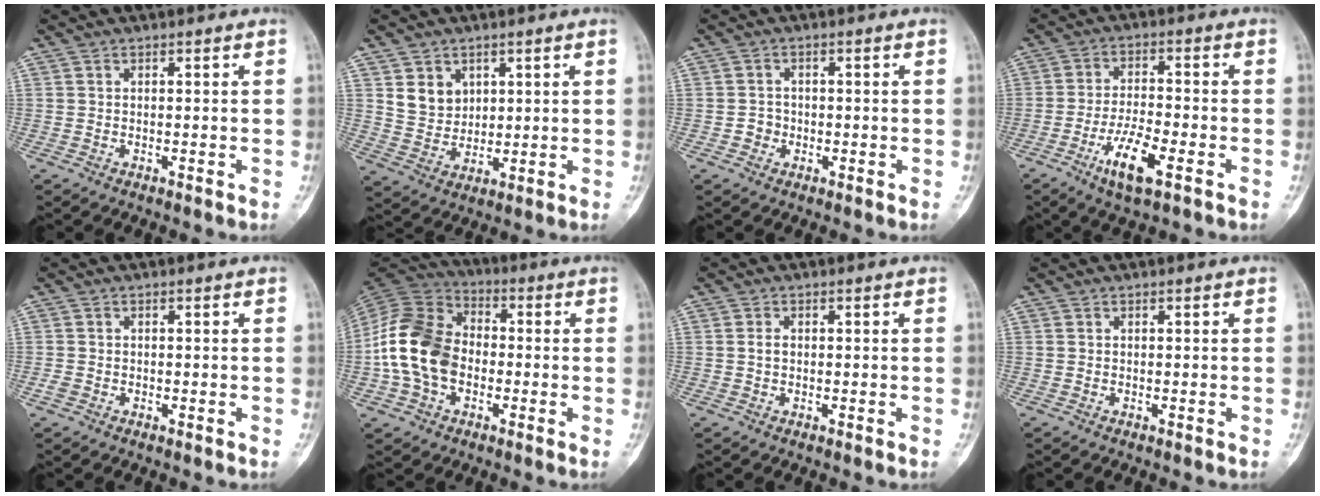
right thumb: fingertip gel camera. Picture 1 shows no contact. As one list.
[{"total": 6.1, "force": [2.6, 5.0, 2.5], "torque": [-0.019, -0.020, 0.056]}, {"total": 2.1, "force": [-0.7, 1.9, 0.5], "torque": [0.005, 0.009, -0.018]}, {"total": 8.6, "force": [-4.2, 2.3, 7.2], "torque": [-0.140, 0.013, -0.073]}, {"total": 1.0, "force": [-0.4, 0.9, 0.3], "torque": [-0.007, 0.002, -0.007]}, {"total": 15.7, "force": [-2.4, 11.6, 10.2], "torque": [-0.185, 0.032, -0.054]}, {"total": 1.4, "force": [0.0, 1.0, 1.0], "torque": [-0.017, 0.004, 0.001]}, {"total": 0.0}]